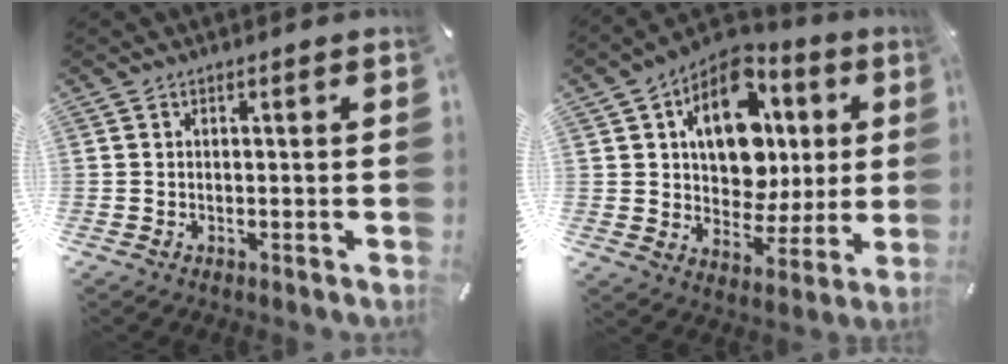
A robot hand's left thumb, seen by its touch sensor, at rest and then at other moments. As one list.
[{"total": 16.1, "force": [4.7, 11.8, 9.8], "torque": [-0.141, -0.024, 0.089]}]